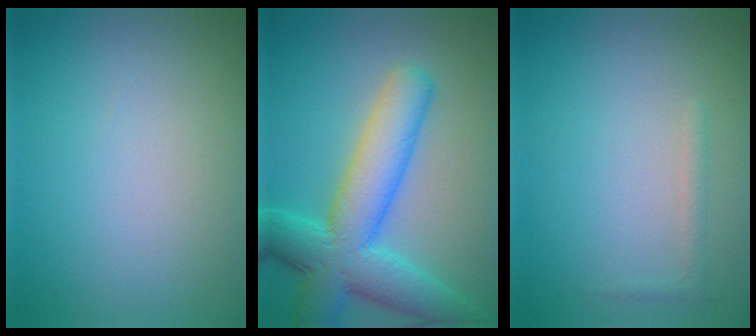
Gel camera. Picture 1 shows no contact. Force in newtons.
{"total": 7.0, "press": 7.0, "slide": 0.6}
{"total": 0.8, "press": 0.8, "slide": 0.0}